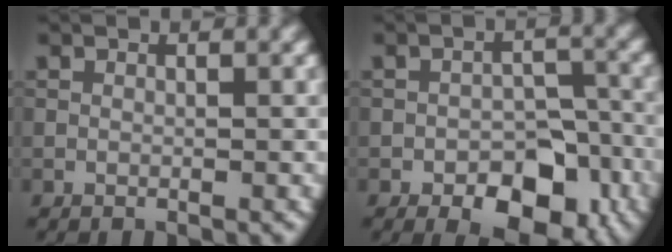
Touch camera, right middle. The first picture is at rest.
{"total": 8.0, "force": [-4.4, 4.3, 5.1], "torque": [-0.056, -0.002, -0.063]}